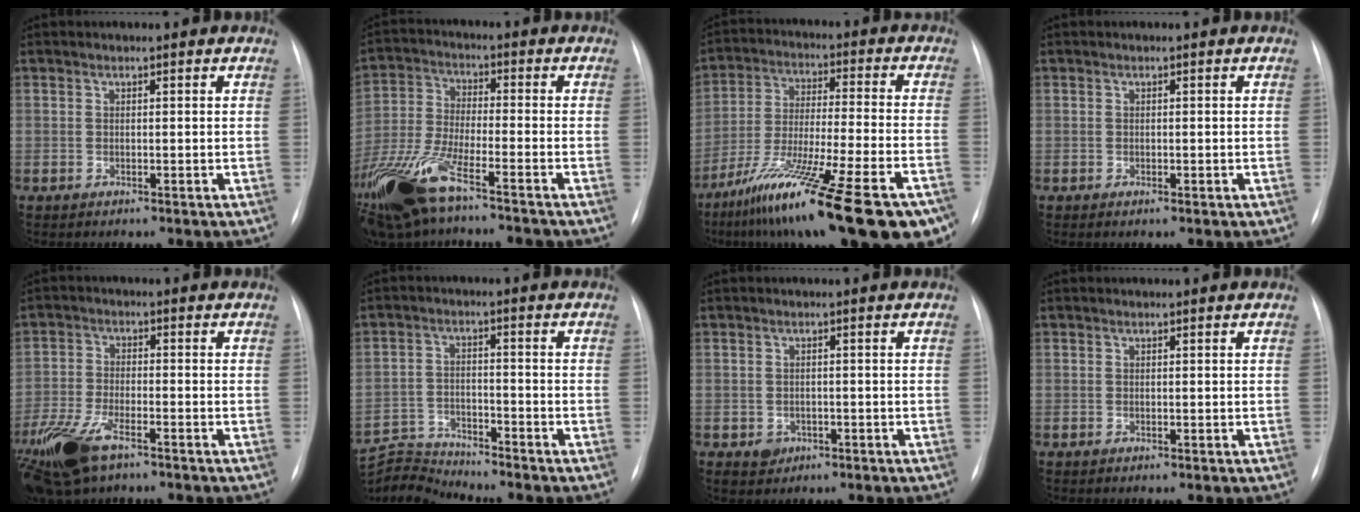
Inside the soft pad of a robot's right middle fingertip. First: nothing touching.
{"total": 15.0, "force": [-10.2, 3.5, 10.3], "torque": [-0.245, -0.028, -0.197]}
{"total": 26.1, "force": [-17.3, 3.4, 19.2], "torque": [-0.252, -0.030, -0.280]}
{"total": 0.8, "force": [-0.4, 0.4, 0.6], "torque": [-0.009, 0.000, -0.004]}
{"total": 11.9, "force": [-7.7, 4.4, 8.0], "torque": [-0.179, -0.015, -0.140]}
{"total": 7.0, "force": [-6.8, -0.8, -1.5], "torque": [0.019, 0.004, -0.127]}
{"total": 2.2, "force": [-1.0, 1.9, 0.5], "torque": [-0.005, 0.005, -0.007]}
{"total": 0.0}